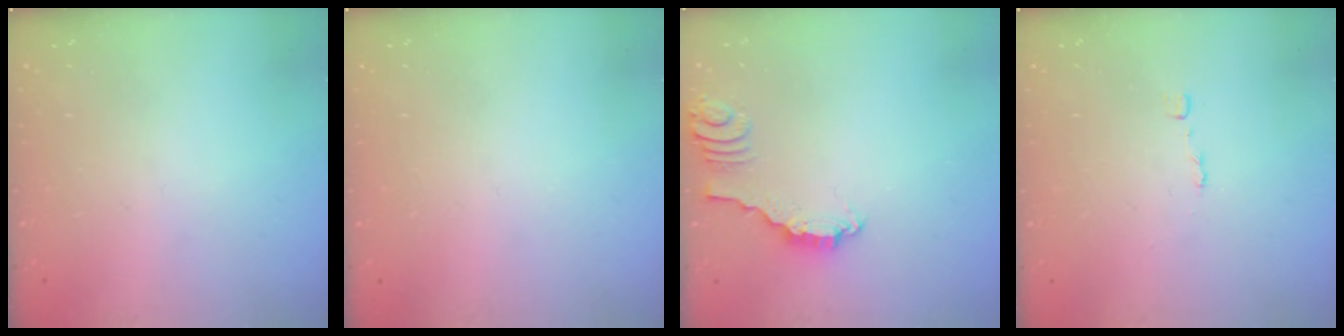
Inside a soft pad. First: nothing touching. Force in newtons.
{"total": 1.5, "press": 1.5, "slide": 0.1}
{"total": 2.3, "press": 2.3, "slide": 0.1}
{"total": 1.8, "press": 1.8, "slide": 0.1}